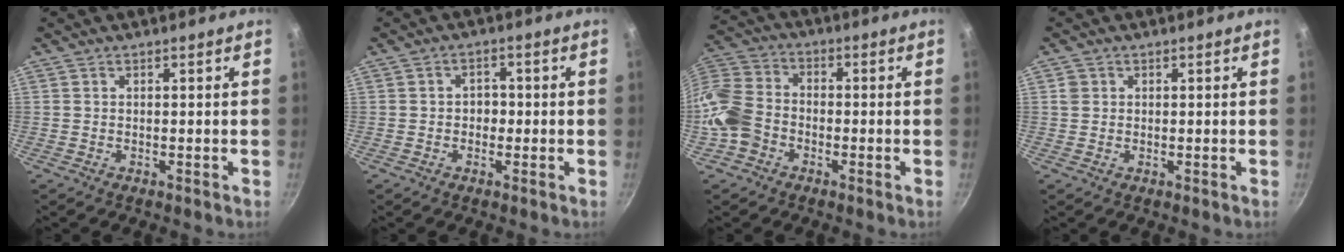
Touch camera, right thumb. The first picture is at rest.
{"total": 2.6, "force": [-0.5, 2.2, 1.4], "torque": [-0.001, 0.008, -0.008]}
{"total": 10.8, "force": [-4.0, 8.3, 5.6], "torque": [-0.096, 0.036, -0.100]}
{"total": 1.8, "force": [0.3, 1.7, 0.6], "torque": [-0.004, 0.007, 0.005]}